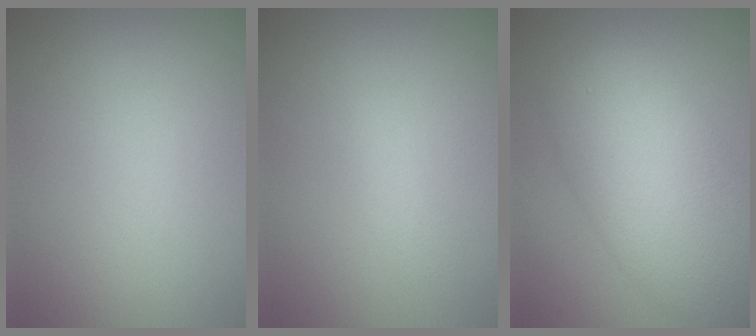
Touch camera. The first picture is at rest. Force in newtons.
{"total": 0.8, "press": 0.8, "slide": 0.1}
{"total": 9.3, "press": 9.2, "slide": 0.4}